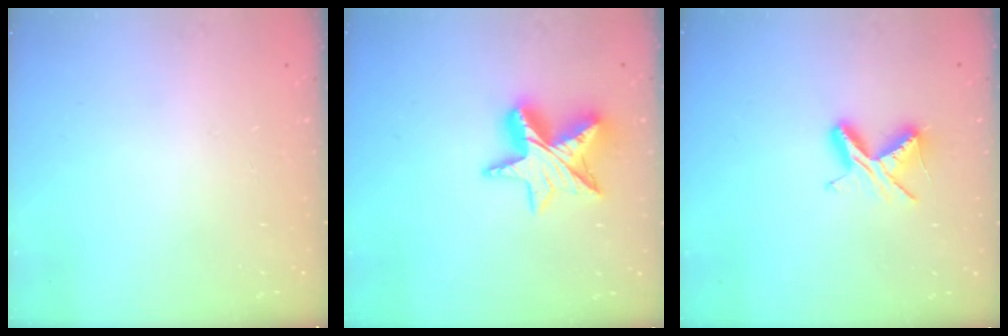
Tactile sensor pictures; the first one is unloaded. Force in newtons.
{"total": 13.1, "press": 13.1, "slide": 1.0}
{"total": 6.7, "press": 6.6, "slide": 0.6}